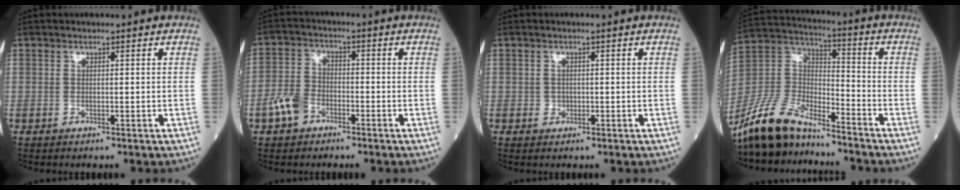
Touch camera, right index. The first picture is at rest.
{"total": 5.4, "force": [-3.1, 3.4, 2.8], "torque": [-0.070, 0.011, -0.063]}
{"total": 0.9, "force": [-0.2, 0.9, 0.2], "torque": [-0.001, 0.004, -0.003]}
{"total": 13.0, "force": [-11.4, 3.6, 5.0], "torque": [-0.113, 0.014, -0.224]}